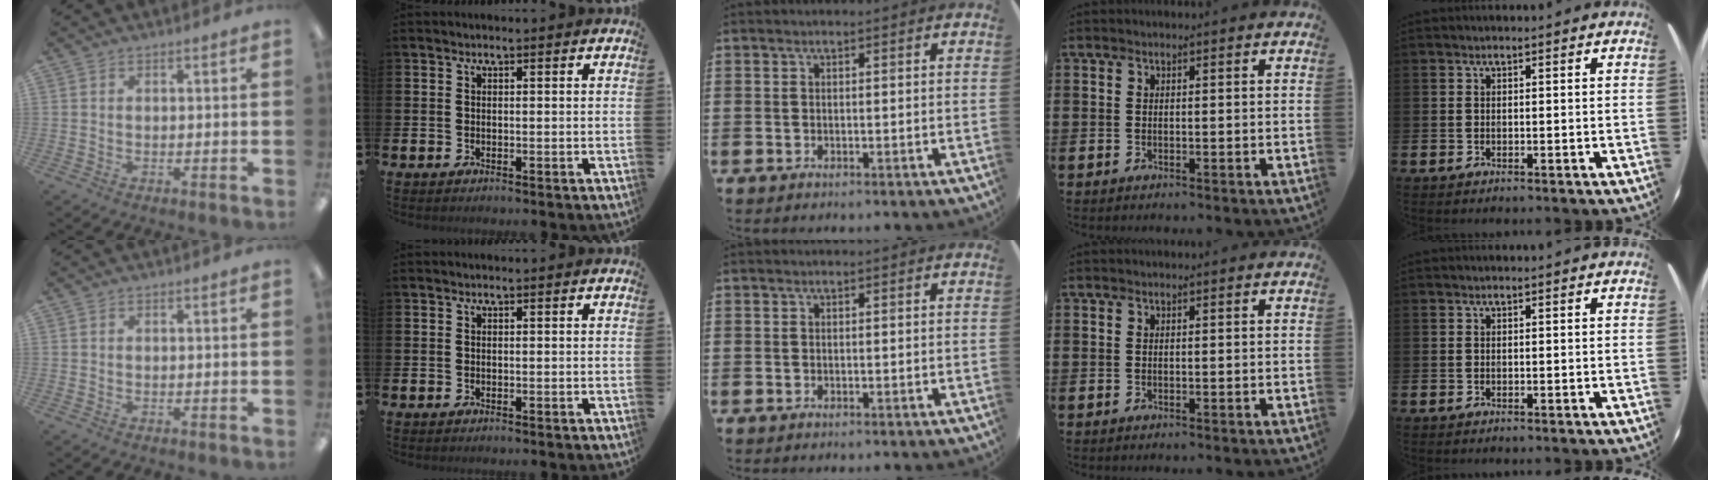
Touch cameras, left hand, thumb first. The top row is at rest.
{}